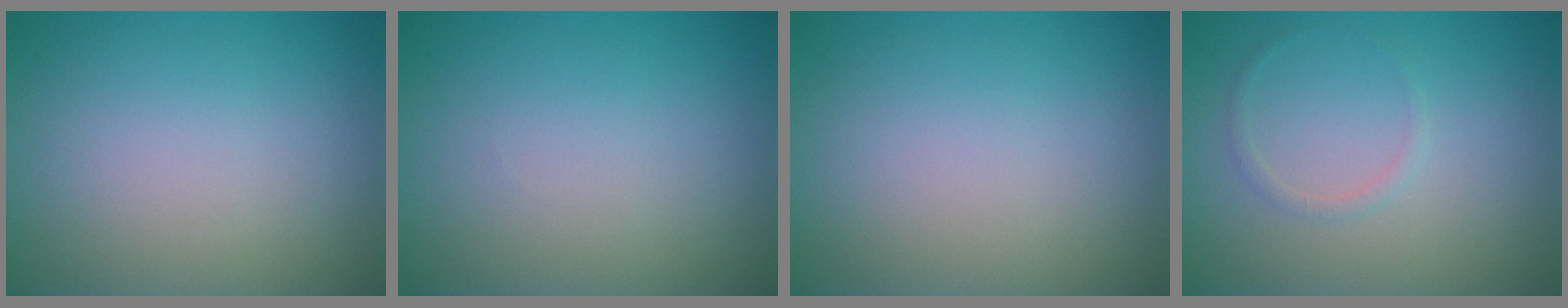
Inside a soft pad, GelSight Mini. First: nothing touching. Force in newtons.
{"total": 0.0}
{"total": 0.0}
{"total": 0.8, "press": 0.8, "slide": 0.0}